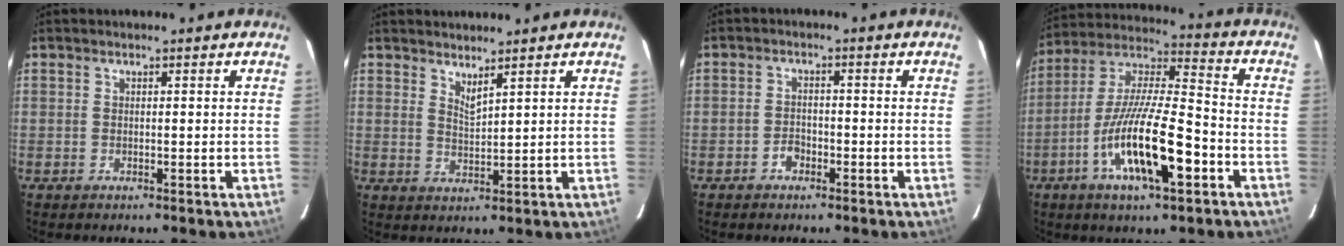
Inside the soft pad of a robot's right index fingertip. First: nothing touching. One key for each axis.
{"total": 2.7, "fx": 2.4, "fy": 0.1, "fz": 1.4, "tx": -0.023, "ty": -0.003, "tz": 0.040}
{"total": 2.5, "fx": -1.6, "fy": 1.6, "fz": 1.0, "tx": -0.020, "ty": 0.007, "tz": -0.027}
{"total": 17.9, "fx": -7.0, "fy": 4.2, "fz": 15.9, "tx": -0.304, "ty": -0.013, "tz": -0.131}